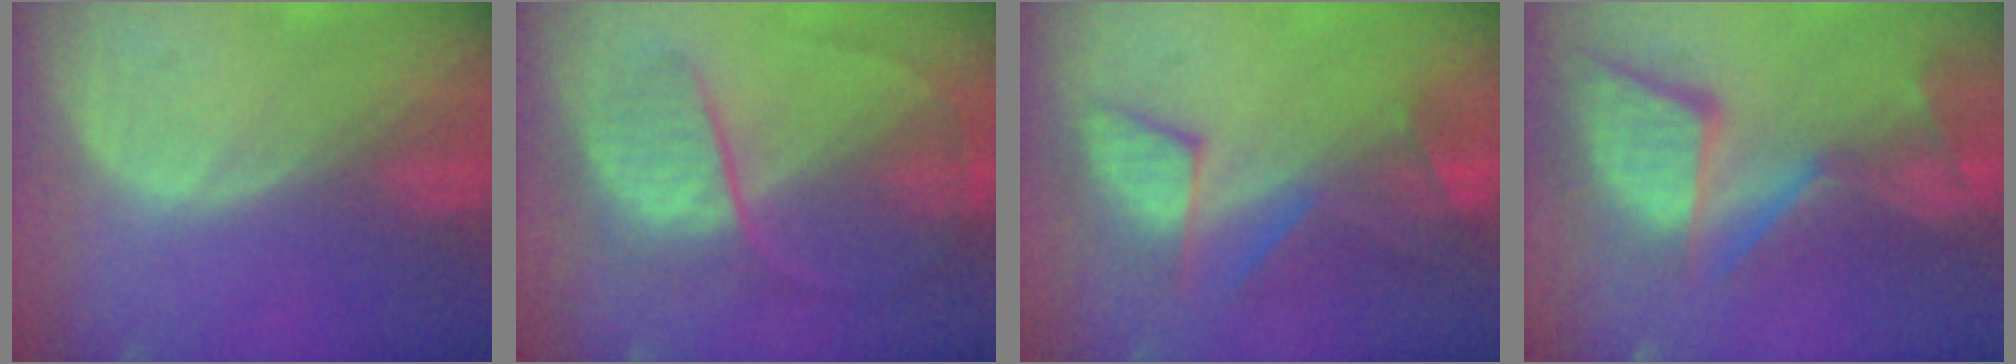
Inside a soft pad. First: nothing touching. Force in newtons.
{"total": 7.6, "press": 7.0, "slide": 2.9}
{"total": 8.0, "press": 7.8, "slide": 1.8}
{"total": 13.5, "press": 11.0, "slide": 7.8}